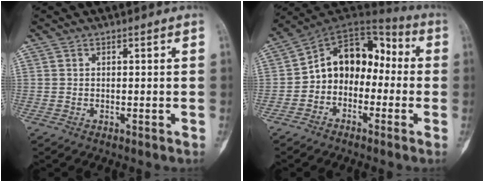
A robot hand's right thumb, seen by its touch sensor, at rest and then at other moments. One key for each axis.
{"total": 13.0, "fx": -1.6, "fy": 9.8, "fz": 8.3, "tx": -0.089, "ty": 0.063, "tz": -0.046}